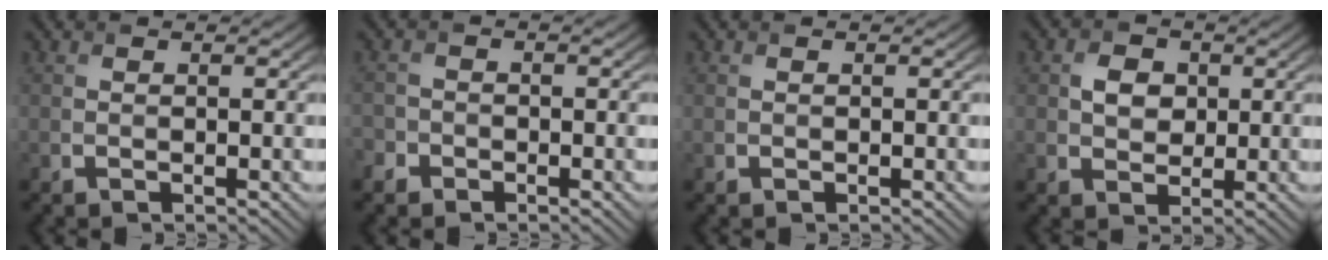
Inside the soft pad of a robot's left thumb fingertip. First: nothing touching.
{"total": 2.2, "force": [-1.5, 1.6, 0.2], "torque": [-0.002, 0.002, -0.033]}
{"total": 0.0}
{"total": 3.3, "force": [0.4, 2.7, 1.9], "torque": [-0.040, 0.005, -0.004]}